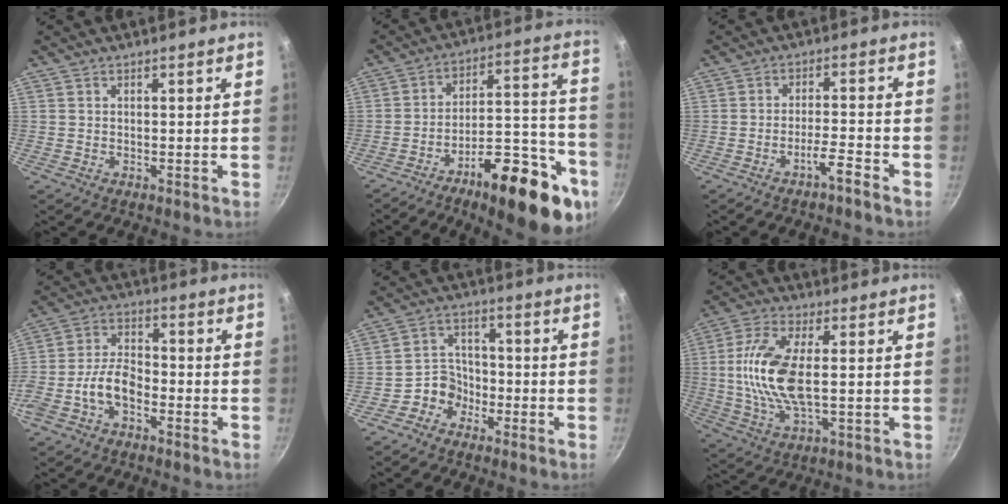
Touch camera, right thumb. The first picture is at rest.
{"total": 25.6, "force": [-13.5, 9.5, 19.5], "torque": [-0.210, 0.077, -0.198]}
{"total": 4.0, "force": [-3.0, 0.2, 2.7], "torque": [-0.056, 0.029, -0.050]}
{"total": 8.2, "force": [-3.6, 4.6, 5.7], "torque": [-0.102, 0.046, -0.076]}
{"total": 5.6, "force": [-3.1, 4.5, 1.2], "torque": [0.015, 0.041, -0.062]}
{"total": 13.0, "force": [0.6, 5.4, 11.8], "torque": [-0.246, 0.005, 0.006]}